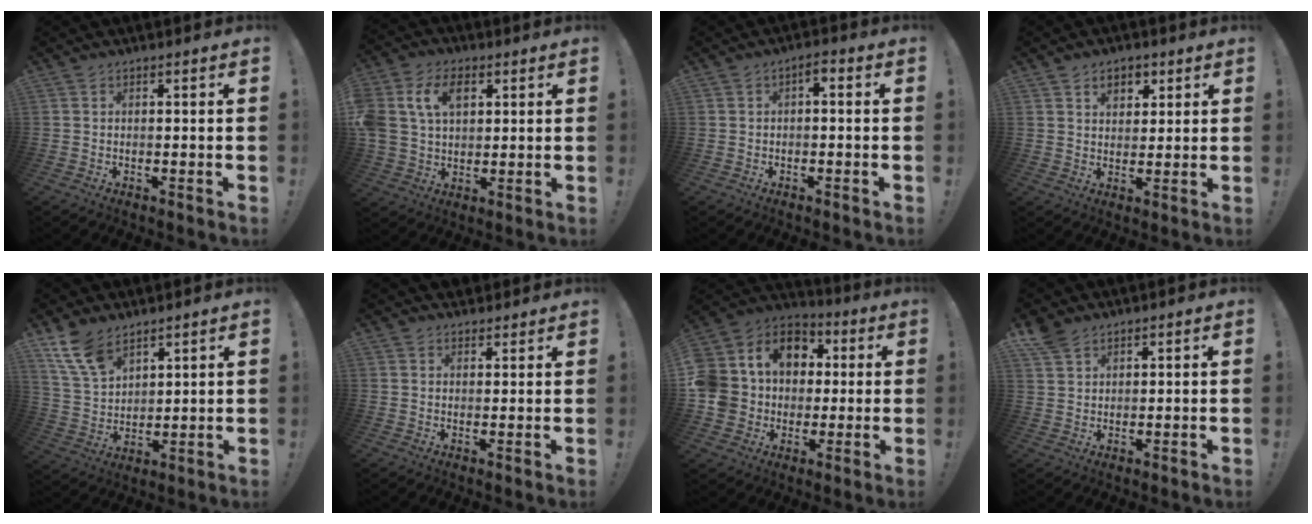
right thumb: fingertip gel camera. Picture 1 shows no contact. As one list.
[{"total": 13.0, "force": [4.2, 9.4, 7.8], "torque": [-0.161, 0.000, 0.082]}, {"total": 2.3, "force": [-1.1, 1.0, 1.7], "torque": [-0.033, 0.012, -0.022]}, {"total": 5.6, "force": [2.8, 4.2, 2.6], "torque": [-0.032, -0.007, 0.049]}, {"total": 11.0, "force": [7.7, 5.8, 5.3], "torque": [-0.117, -0.034, 0.156]}, {"total": 2.5, "force": [2.1, 1.4, -0.1], "torque": [0.013, -0.010, 0.037]}, {"total": 14.9, "force": [1.8, 13.2, 6.8], "torque": [-0.125, 0.000, 0.051]}, {"total": 4.7, "force": [3.7, 2.2, 1.8], "torque": [-0.031, -0.019, 0.071]}]